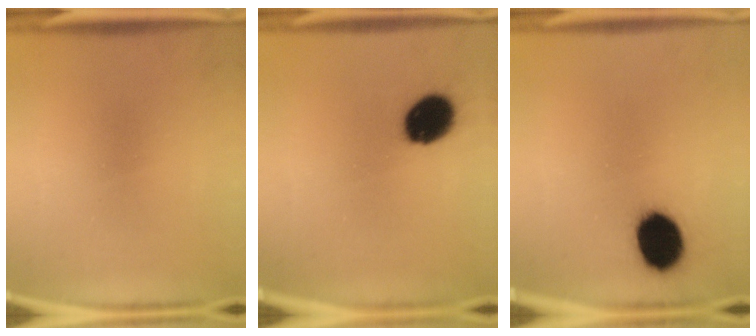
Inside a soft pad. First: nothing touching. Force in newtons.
{"total": 11.8}
{"total": 11.5}